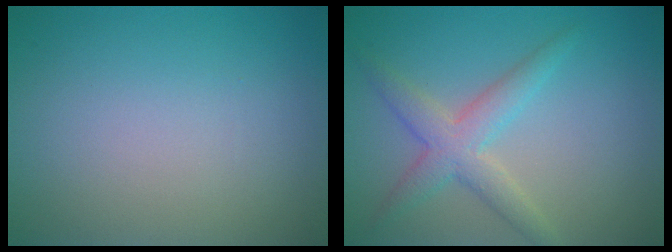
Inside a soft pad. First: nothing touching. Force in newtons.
{"total": 3.5, "press": 3.5, "slide": 0.1}